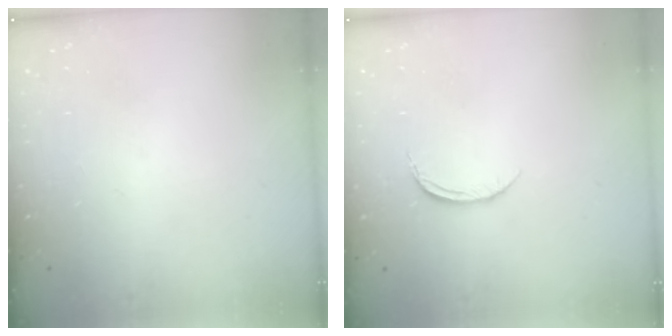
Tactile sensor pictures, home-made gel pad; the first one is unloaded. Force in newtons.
{"total": 5.0, "press": 4.9, "slide": 0.6}